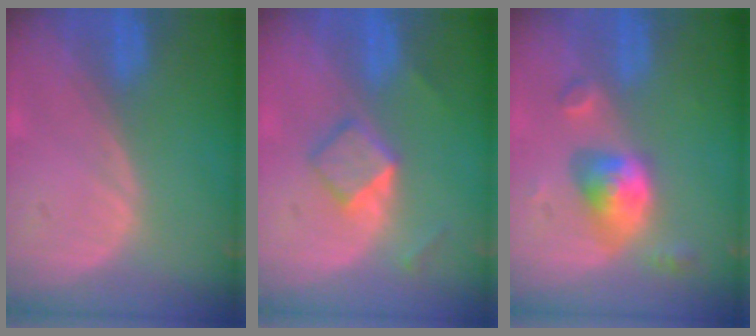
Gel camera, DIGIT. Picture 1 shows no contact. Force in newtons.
{"total": 4.7, "press": 4.2, "slide": 2.1}
{"total": 5.6, "press": 5.4, "slide": 1.8}